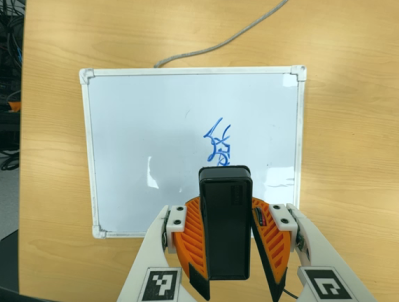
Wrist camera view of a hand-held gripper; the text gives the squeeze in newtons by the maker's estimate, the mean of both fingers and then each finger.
{"total": 9.8, "left": 10.0, "right": 9.6}